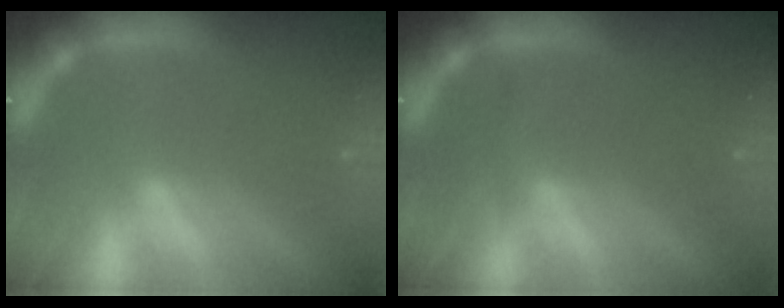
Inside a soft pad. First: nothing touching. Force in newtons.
{"total": 0.9}